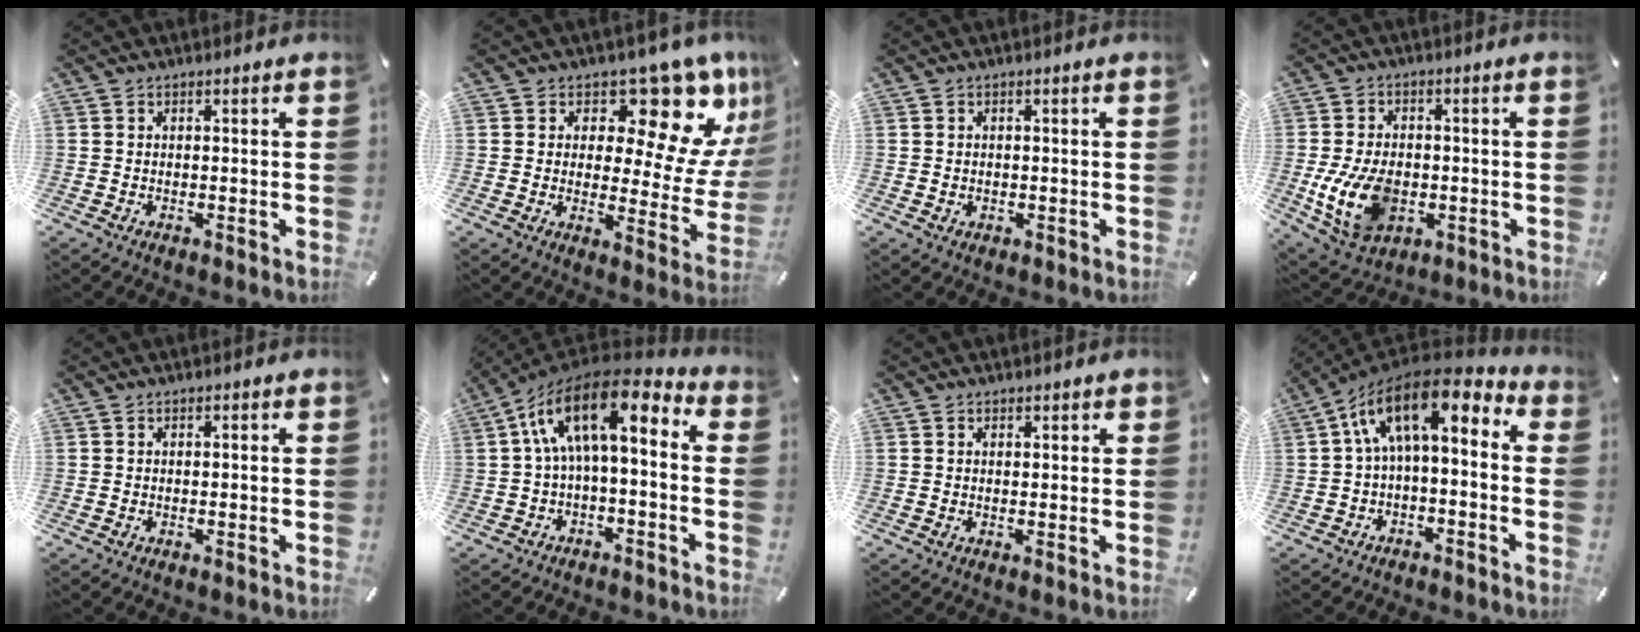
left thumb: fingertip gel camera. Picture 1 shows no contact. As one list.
[{"total": 16.5, "force": [11.1, 7.4, 9.7], "torque": [-0.111, -0.106, 0.181]}, {"total": 1.0, "force": [0.1, 1.0, 0.2], "torque": [-0.005, 0.007, -0.001]}, {"total": 13.0, "force": [-2.7, 9.0, 9.0], "torque": [-0.185, -0.001, -0.046]}, {"total": 0.0}, {"total": 16.5, "force": [3.7, 7.2, 14.3], "torque": [-0.267, -0.017, 0.059]}, {"total": 0.8, "force": [0.5, 0.6, 0.3], "torque": [0.002, -0.002, 0.008]}, {"total": 14.3, "force": [4.1, 6.6, 12.0], "torque": [-0.218, -0.015, 0.065]}]